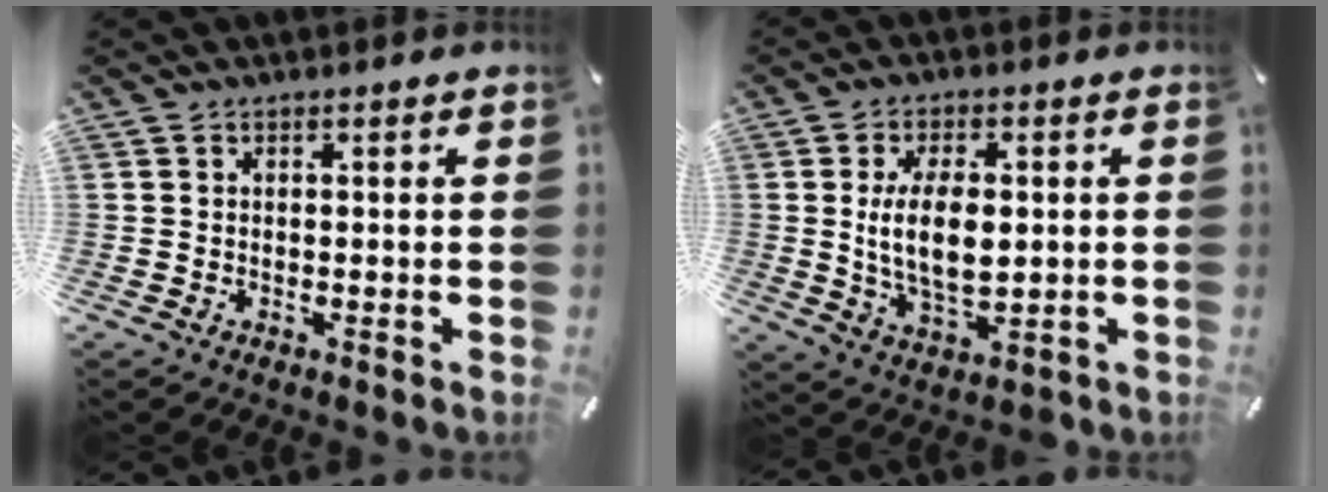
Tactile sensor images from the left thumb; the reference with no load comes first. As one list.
[{"total": 11.2, "force": [0.5, 6.1, 9.4], "torque": [-0.188, -0.001, 0.005]}]